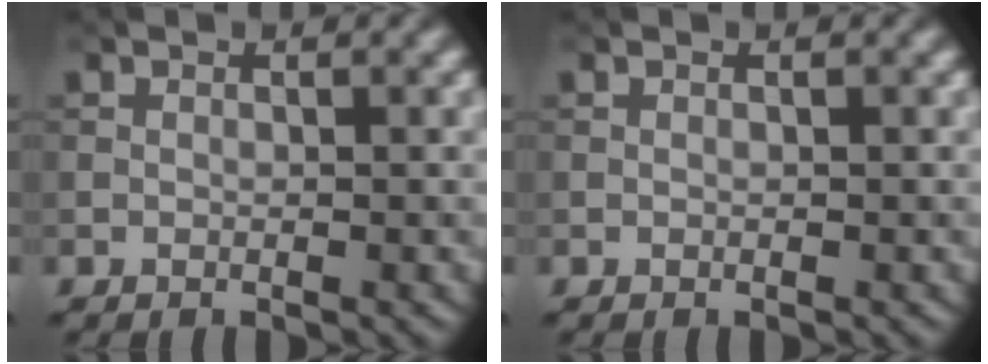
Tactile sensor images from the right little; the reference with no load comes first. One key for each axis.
{"total": 0.0}